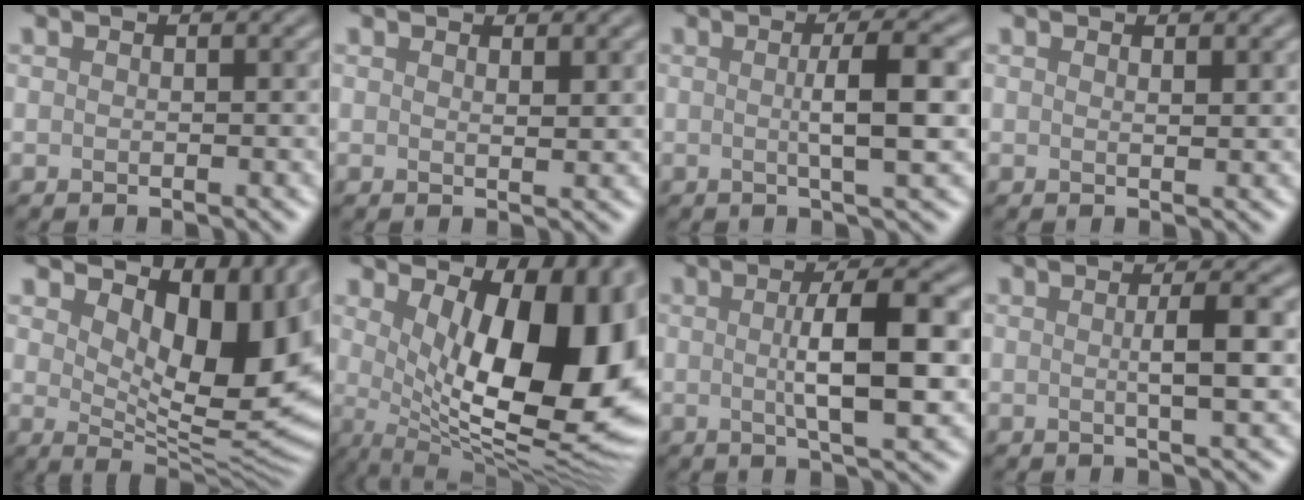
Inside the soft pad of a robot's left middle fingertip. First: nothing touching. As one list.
[{"total": 1.0, "force": [0.8, 0.2, 0.5], "torque": [-0.007, -0.002, 0.014]}, {"total": 5.1, "force": [0.3, 1.0, 5.0], "torque": [-0.073, 0.006, 0.002]}, {"total": 0.7, "force": [0.6, 0.1, 0.4], "torque": [-0.003, -0.002, 0.010]}, {"total": 10.4, "force": [4.0, 4.8, 8.3], "torque": [-0.124, -0.011, 0.068]}, {"total": 15.1, "force": [3.3, 6.5, 13.2], "torque": [-0.151, -0.014, 0.059]}, {"total": 7.2, "force": [0.3, 1.7, 7.0], "torque": [-0.108, 0.005, 0.004]}, {"total": 3.7, "force": [0.2, 0.7, 3.7], "torque": [-0.053, 0.004, -0.001]}]